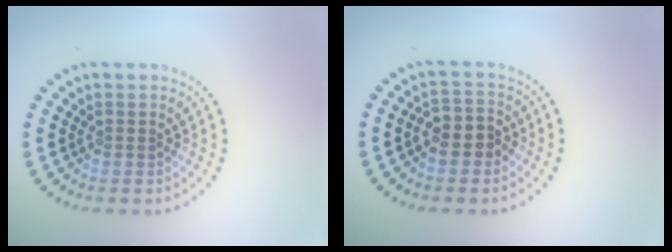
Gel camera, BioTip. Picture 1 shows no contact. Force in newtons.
{"total": 2.7, "press": 2.5, "slide": 1.1}